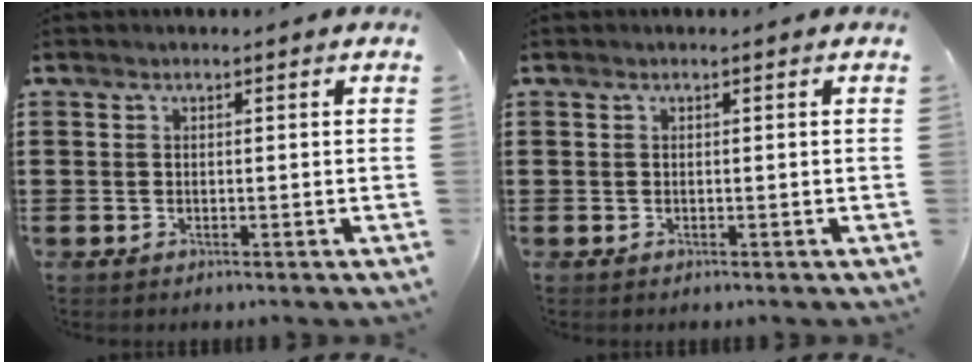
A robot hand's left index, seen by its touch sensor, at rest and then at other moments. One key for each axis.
{"total": 0.0}